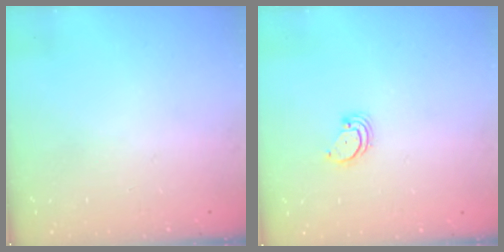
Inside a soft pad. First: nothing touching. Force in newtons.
{"total": 2.2, "press": 2.2, "slide": 0.3}